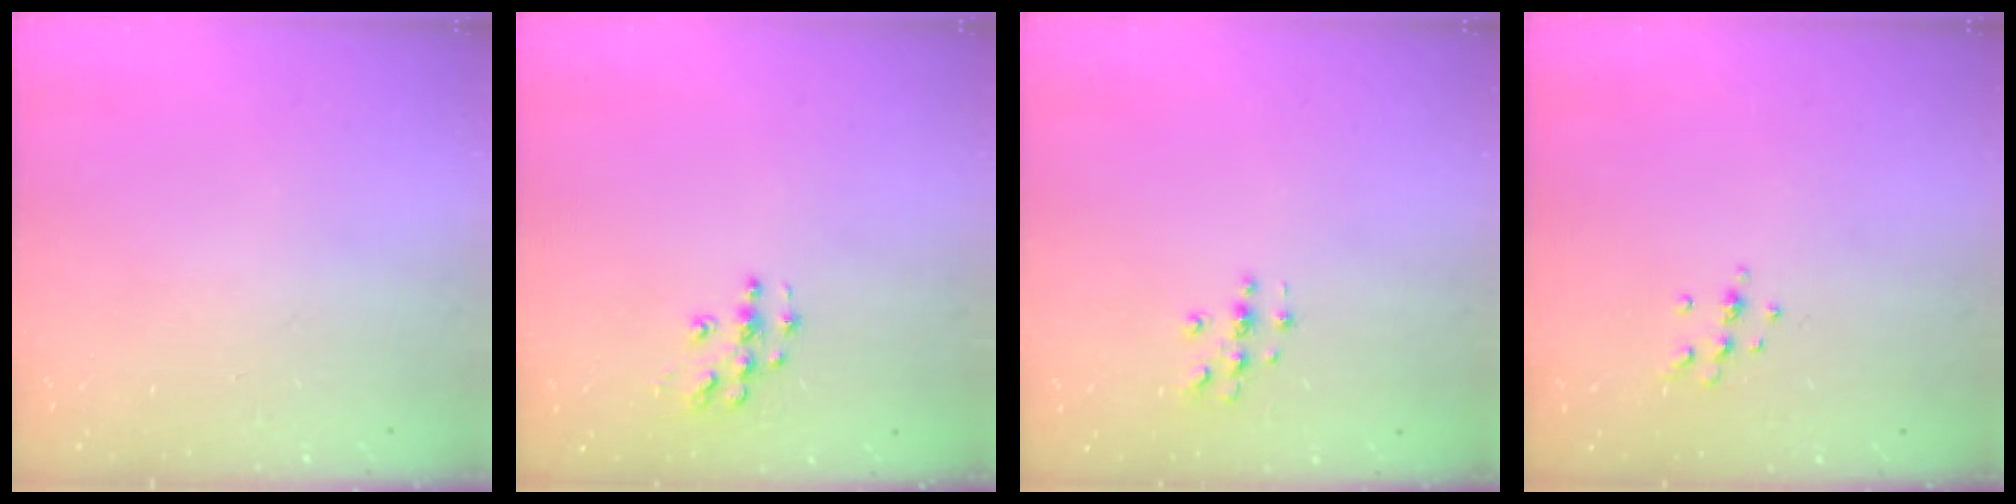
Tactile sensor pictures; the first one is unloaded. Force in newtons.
{"total": 6.6, "press": 6.6, "slide": 0.3}
{"total": 2.7, "press": 2.7, "slide": 0.3}
{"total": 6.9, "press": 6.8, "slide": 1.2}